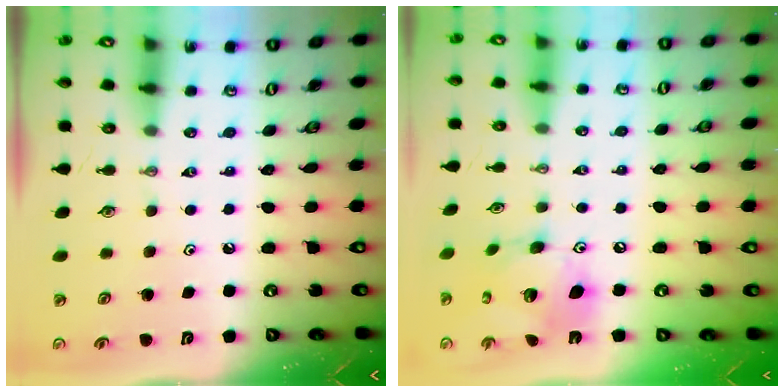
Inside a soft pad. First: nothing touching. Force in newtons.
{"total": 16.5, "press": 16.4, "slide": 1.7}